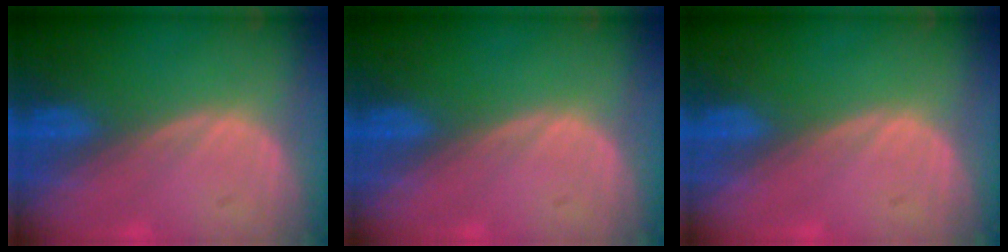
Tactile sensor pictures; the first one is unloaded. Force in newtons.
{"total": 0.0}
{"total": 0.0}